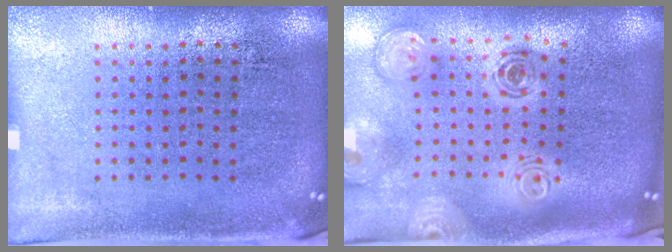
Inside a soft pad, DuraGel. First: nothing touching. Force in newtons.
{"total": 2.1, "press": 1.7, "slide": 1.2}